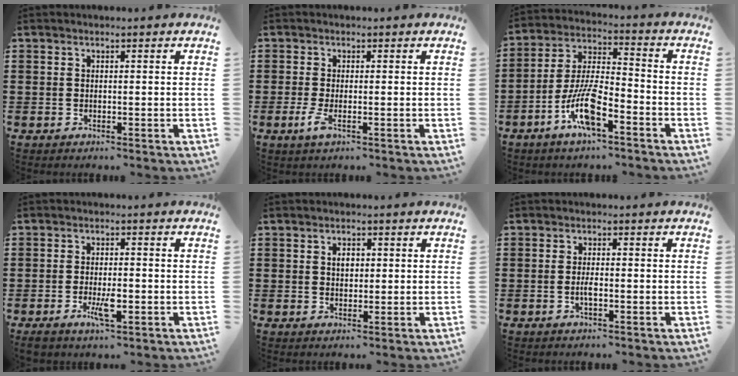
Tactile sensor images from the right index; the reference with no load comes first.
{"total": 2.7, "force": [-1.0, 0.6, 2.4], "torque": [-0.061, -0.013, -0.022]}
{"total": 9.8, "force": [-5.1, 3.0, 7.7], "torque": [-0.178, 0.000, -0.099]}
{"total": 4.2, "force": [-1.6, 1.5, 3.6], "torque": [-0.073, -0.001, -0.030]}
{"total": 2.1, "force": [0.4, 1.4, 1.5], "torque": [-0.034, 0.008, 0.007]}
{"total": 2.1, "force": [-0.6, 0.6, 1.9], "torque": [-0.043, -0.001, -0.014]}